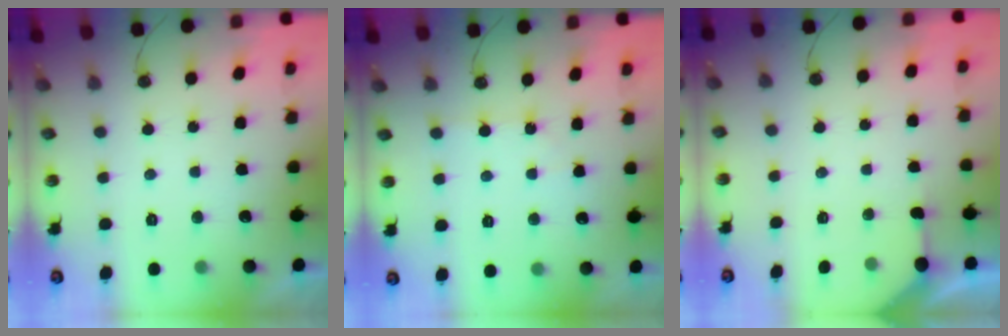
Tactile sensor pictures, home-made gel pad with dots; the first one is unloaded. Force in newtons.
{"total": 1.6, "press": 1.5, "slide": 0.3}
{"total": 2.7, "press": 2.7, "slide": 0.3}